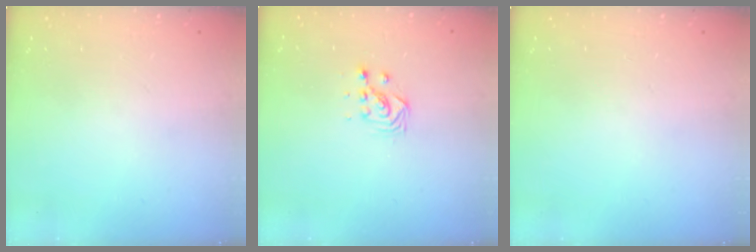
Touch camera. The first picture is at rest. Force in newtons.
{"total": 3.5, "press": 3.5, "slide": 0.2}
{"total": 0.0}